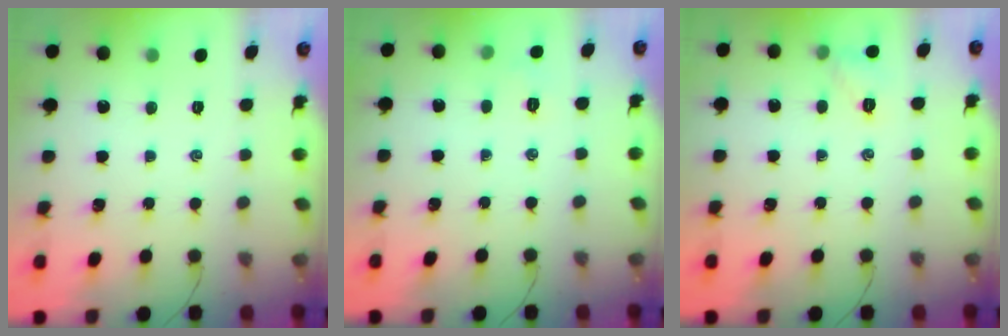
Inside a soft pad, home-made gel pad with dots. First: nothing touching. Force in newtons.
{"total": 3.7, "press": 3.6, "slide": 0.9}
{"total": 5.7, "press": 5.6, "slide": 1.1}